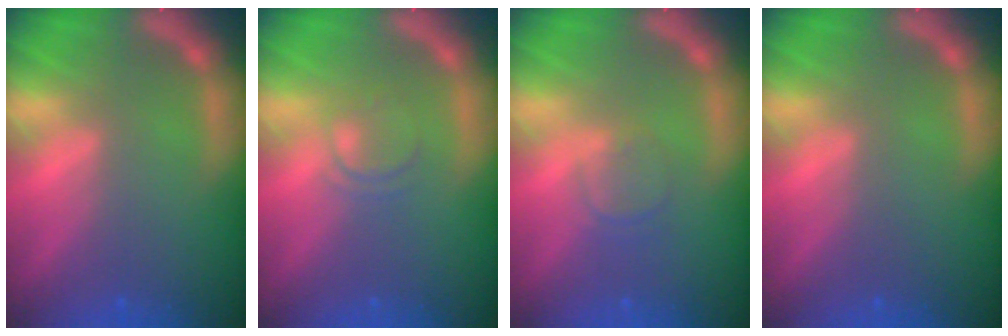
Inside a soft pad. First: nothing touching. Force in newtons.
{"total": 2.0}
{"total": 1.9}
{"total": 0.0}